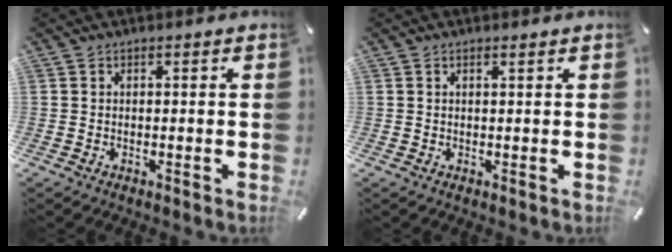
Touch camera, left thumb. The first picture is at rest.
{"total": 0.7, "force": [0.3, 0.0, 0.6], "torque": [-0.011, 0.000, 0.005]}